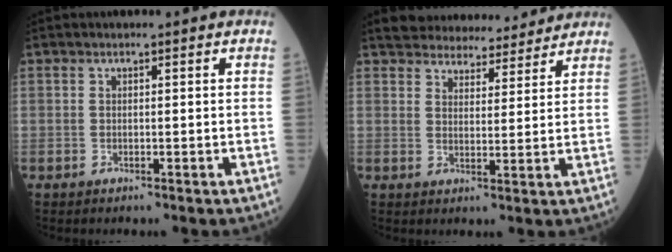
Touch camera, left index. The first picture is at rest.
{"total": 12.3, "force": [11.5, 3.1, 2.8], "torque": [-0.026, 0.013, 0.154]}